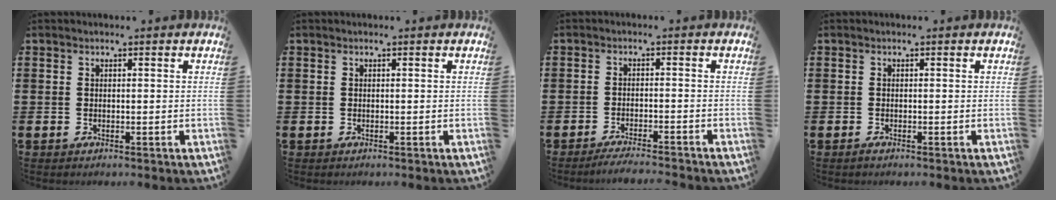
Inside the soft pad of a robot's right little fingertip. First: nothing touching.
{"total": 0.0}
{"total": 2.1, "force": [-1.9, -0.2, 0.9], "torque": [-0.015, 0.005, -0.035]}
{"total": 0.0}